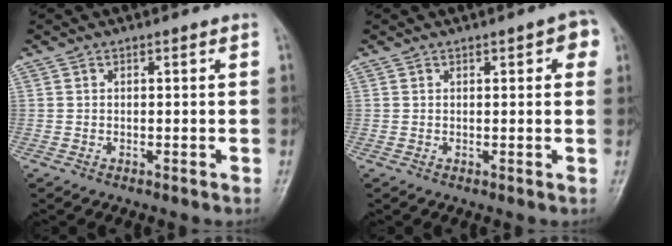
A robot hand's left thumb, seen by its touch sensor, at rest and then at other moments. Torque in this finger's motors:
{"motor_torque": [-0.12, 0.01, 0.15, 0.33, 0.04]}